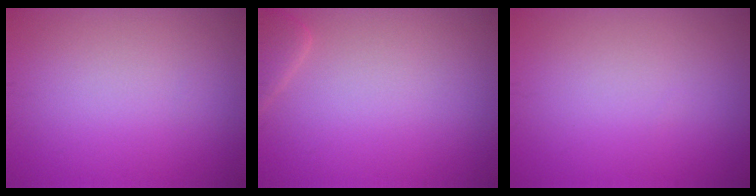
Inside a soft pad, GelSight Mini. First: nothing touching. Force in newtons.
{"total": 1.6, "press": 1.6, "slide": 0.2}
{"total": 0.0}